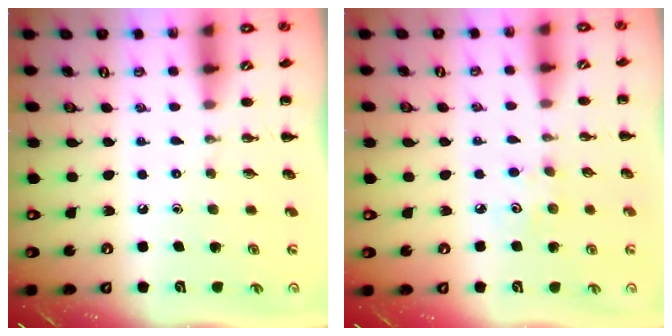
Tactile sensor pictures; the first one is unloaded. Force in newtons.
{"total": 3.4, "press": 3.2, "slide": 0.9}